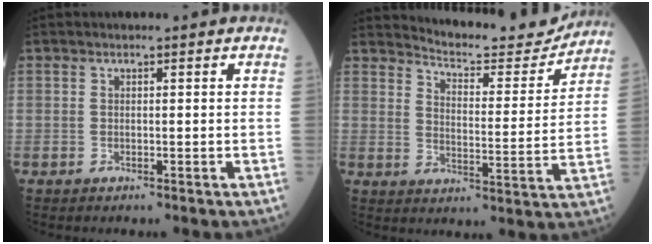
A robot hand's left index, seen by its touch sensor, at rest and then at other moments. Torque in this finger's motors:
{"motor_torque": [0.20, -0.24, -0.08, -0.02]}